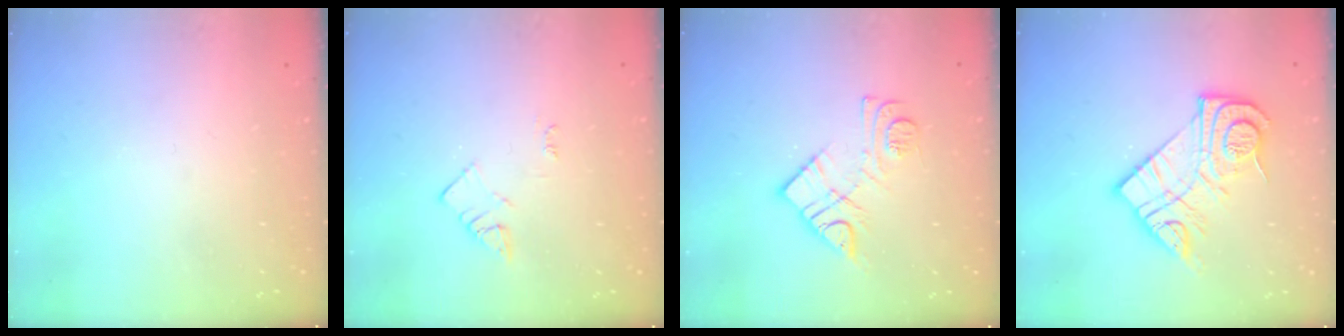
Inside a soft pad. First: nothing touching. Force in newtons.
{"total": 3.5, "press": 3.4, "slide": 0.4}
{"total": 10.2, "press": 10.2, "slide": 0.5}
{"total": 15.6, "press": 15.5, "slide": 0.9}